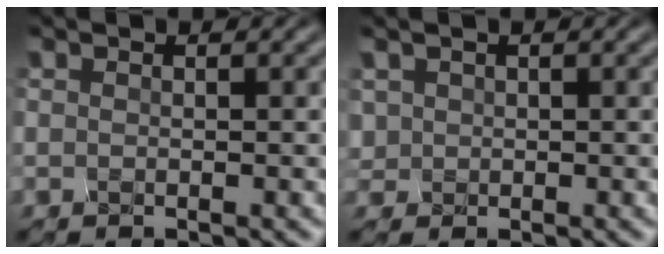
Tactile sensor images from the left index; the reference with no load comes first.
{"total": 1.3, "force": [0.3, -0.3, -1.2], "torque": [0.006, 0.007, 0.025]}